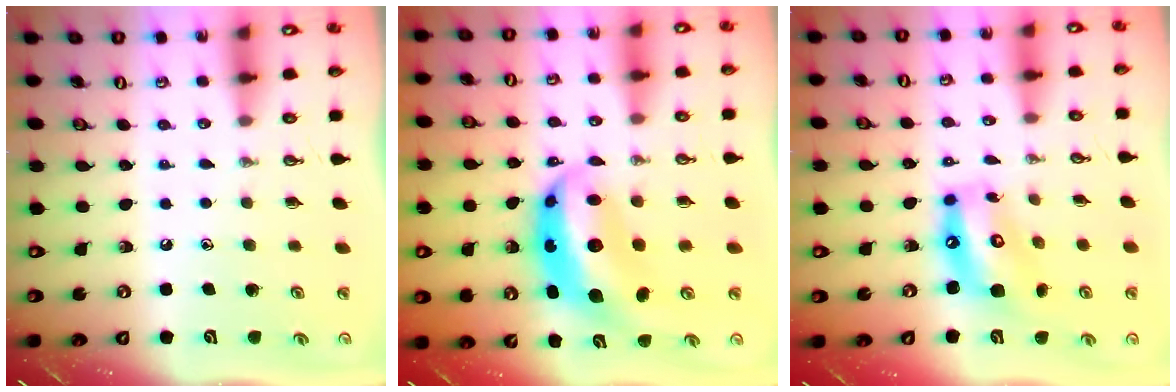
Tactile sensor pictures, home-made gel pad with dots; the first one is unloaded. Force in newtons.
{"total": 10.9, "press": 10.9, "slide": 1.2}
{"total": 14.1, "press": 14.0, "slide": 1.5}